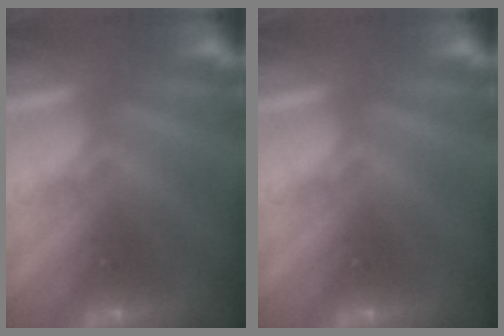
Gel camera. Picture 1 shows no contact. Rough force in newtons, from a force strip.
{"total": 0.0}